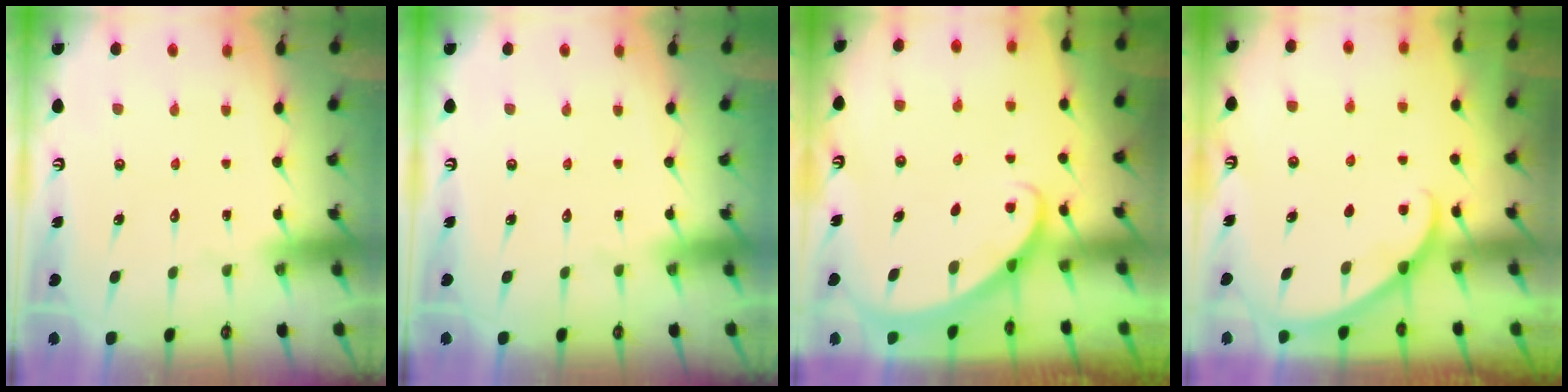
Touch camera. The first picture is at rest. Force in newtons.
{"total": 0.0}
{"total": 1.9, "press": 1.9, "slide": 0.1}
{"total": 1.7, "press": 1.6, "slide": 0.2}